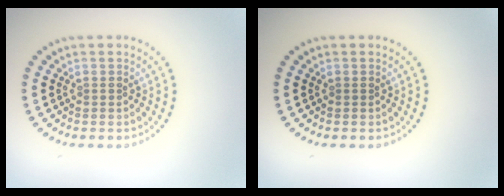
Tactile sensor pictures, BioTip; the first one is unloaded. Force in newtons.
{"total": 0.0}